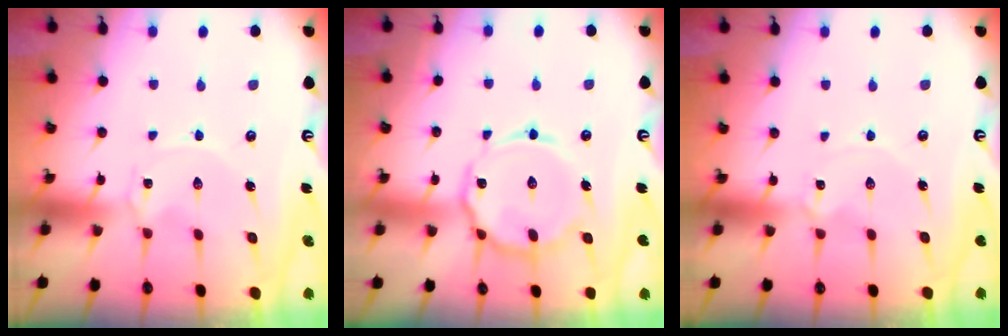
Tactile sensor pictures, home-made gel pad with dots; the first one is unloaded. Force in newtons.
{"total": 13.2, "press": 13.1, "slide": 1.0}
{"total": 0.7, "press": 0.7, "slide": 0.0}